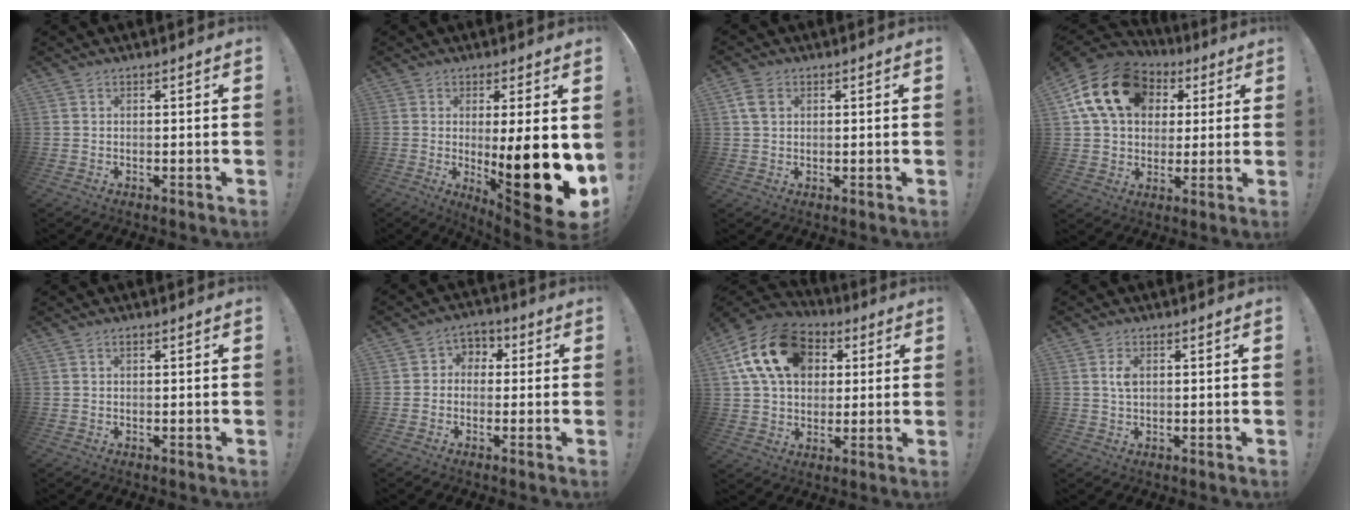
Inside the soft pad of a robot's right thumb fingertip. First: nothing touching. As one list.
[{"total": 18.1, "force": [-1.6, 4.3, 17.5], "torque": [-0.228, -0.024, -0.011]}, {"total": 4.0, "force": [1.7, 3.0, 2.2], "torque": [-0.036, 0.004, 0.032]}, {"total": 19.2, "force": [6.7, 14.1, 11.1], "torque": [-0.178, -0.010, 0.126]}, {"total": 0.5, "force": [0.4, 0.3, 0.3], "torque": [0.001, -0.003, 0.005]}, {"total": 4.6, "force": [-1.5, 4.0, 1.6], "torque": [-0.021, 0.019, -0.027]}, {"total": 19.6, "force": [6.5, 14.1, 12.0], "torque": [-0.187, -0.006, 0.123]}, {"total": 2.6, "force": [0.8, 1.4, 2.1], "torque": [-0.028, -0.003, 0.011]}]